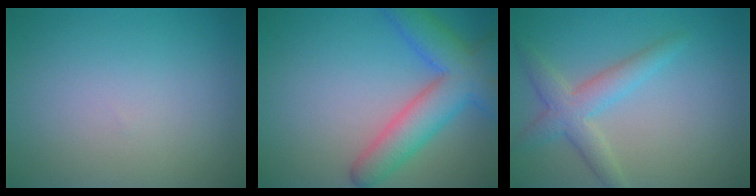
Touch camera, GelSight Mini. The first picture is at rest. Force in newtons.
{"total": 6.9, "press": 6.9, "slide": 0.3}
{"total": 3.6, "press": 3.5, "slide": 0.3}